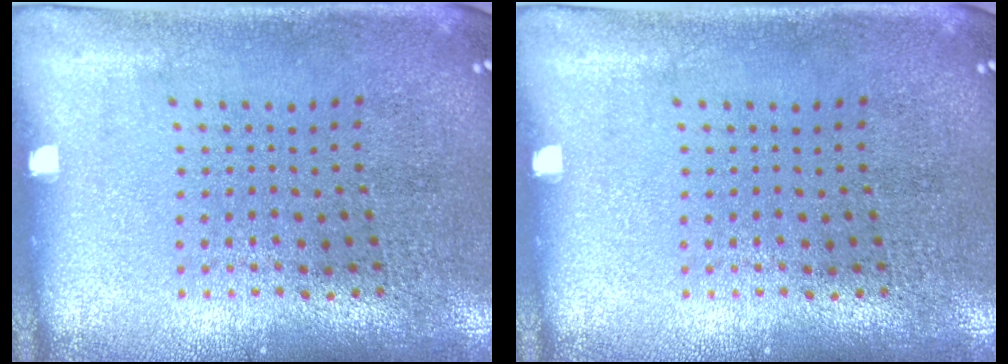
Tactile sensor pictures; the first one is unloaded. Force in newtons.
{"total": 0.0}